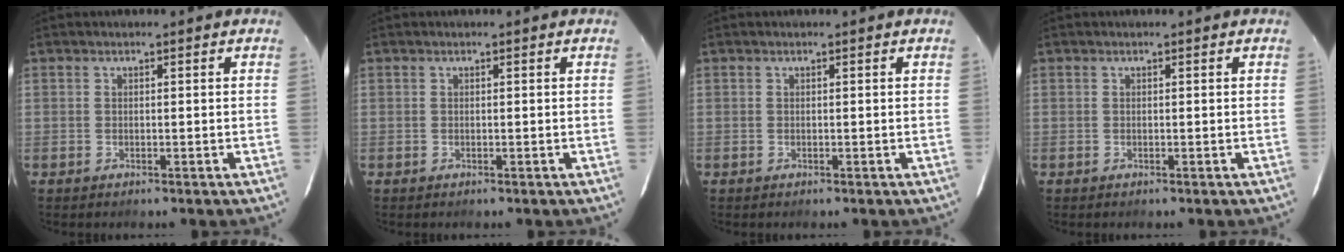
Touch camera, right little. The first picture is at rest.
{"total": 0.0}
{"total": 0.0}
{"total": 0.0}